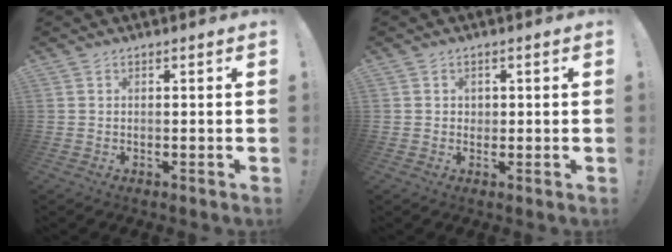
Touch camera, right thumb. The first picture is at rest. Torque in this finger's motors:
{"motor_torque": [-0.06, -0.20, -0.07, 0.18, 0.00]}